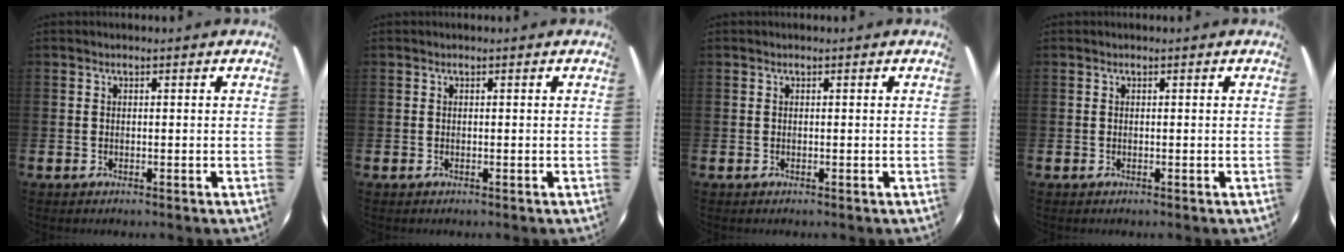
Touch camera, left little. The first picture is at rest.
{"total": 0.0}
{"total": 0.0}
{"total": 0.0}